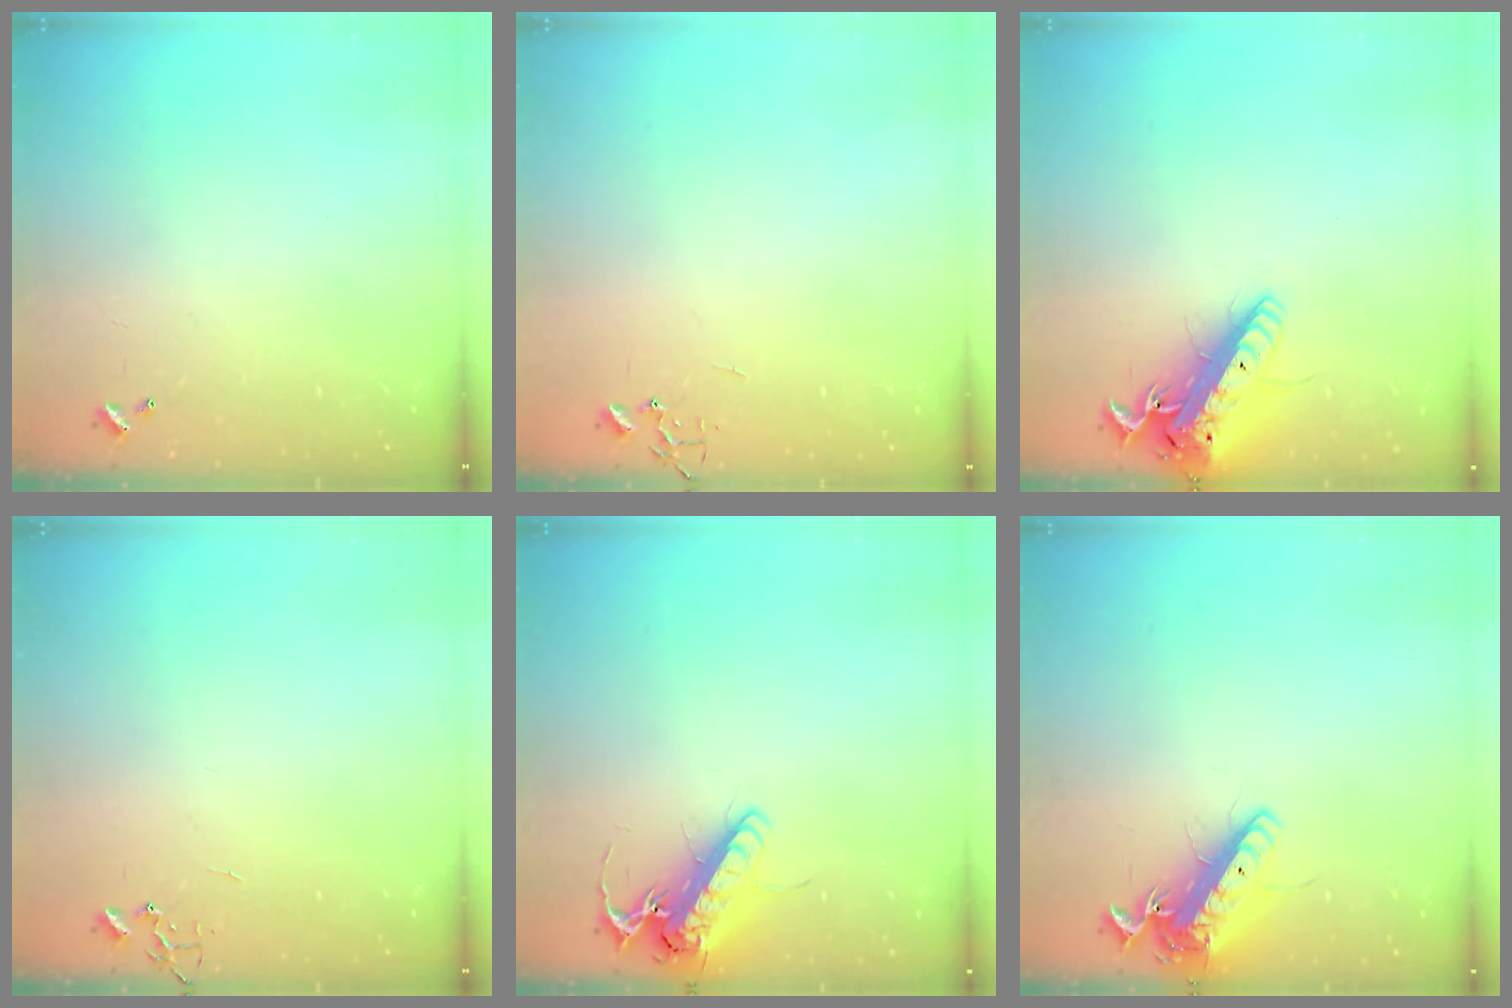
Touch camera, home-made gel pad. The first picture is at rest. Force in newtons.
{"total": 0.0}
{"total": 16.9, "press": 16.6, "slide": 3.2}
{"total": 0.0}
{"total": 14.6, "press": 14.4, "slide": 2.6}
{"total": 14.1, "press": 13.9, "slide": 2.4}